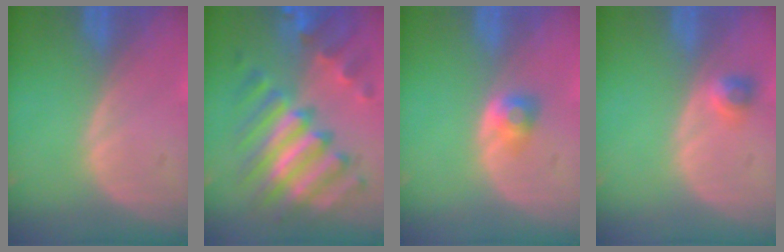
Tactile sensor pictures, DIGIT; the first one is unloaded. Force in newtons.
{"total": 11.9, "press": 11.8, "slide": 1.0}
{"total": 2.7, "press": 2.4, "slide": 1.2}
{"total": 2.4, "press": 2.0, "slide": 1.2}